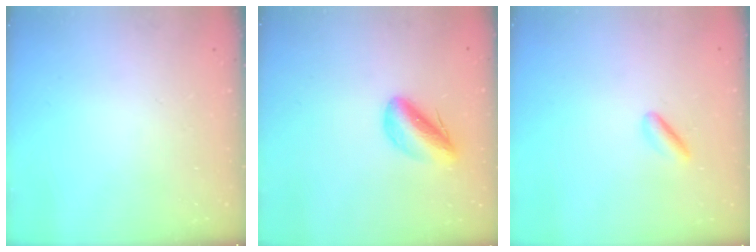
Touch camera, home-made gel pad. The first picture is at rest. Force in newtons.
{"total": 8.1, "press": 7.8, "slide": 2.2}
{"total": 3.6, "press": 3.4, "slide": 1.1}